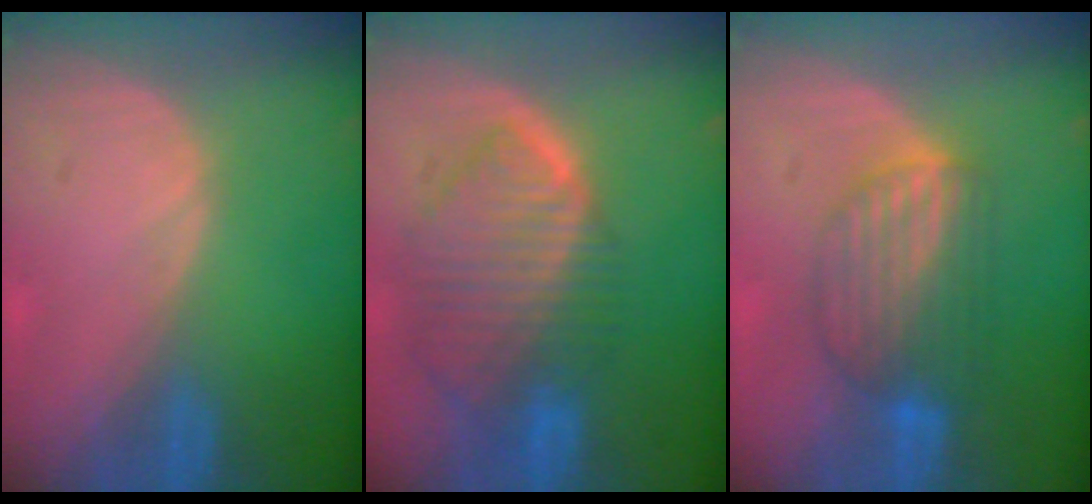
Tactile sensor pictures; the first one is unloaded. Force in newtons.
{"total": 10.0, "press": 8.5, "slide": 5.2}
{"total": 6.7, "press": 6.7, "slide": 0.5}